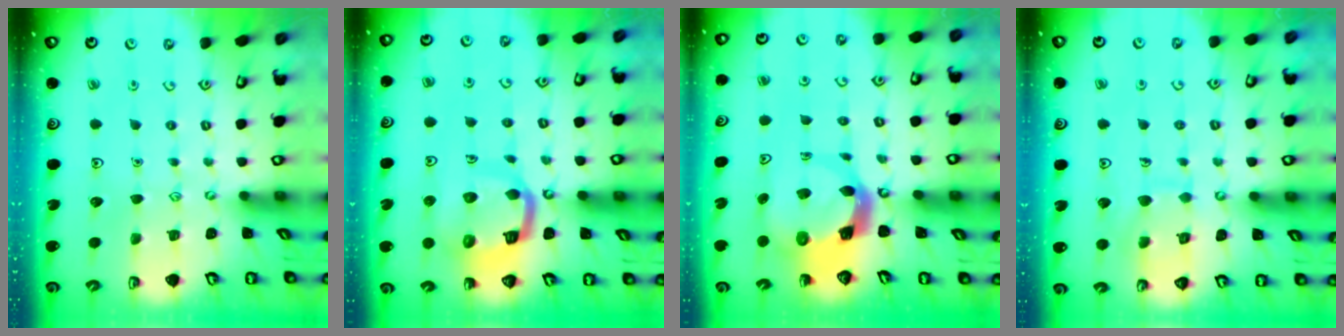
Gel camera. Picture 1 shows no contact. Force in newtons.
{"total": 10.9, "press": 10.9, "slide": 1.2}
{"total": 5.4, "press": 5.4, "slide": 0.8}
{"total": 9.0, "press": 8.9, "slide": 0.8}